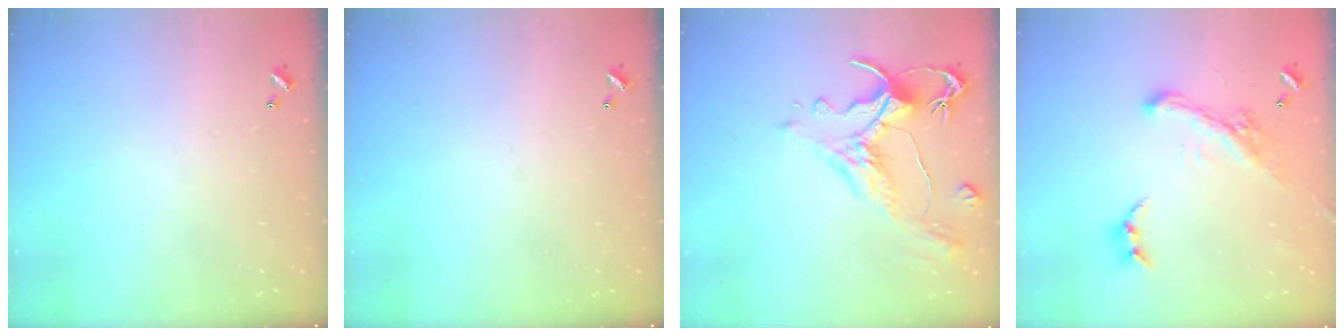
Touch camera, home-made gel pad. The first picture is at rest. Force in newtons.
{"total": 0.0}
{"total": 1.6, "press": 0.4, "slide": 1.6}
{"total": 3.4, "press": 3.1, "slide": 1.4}